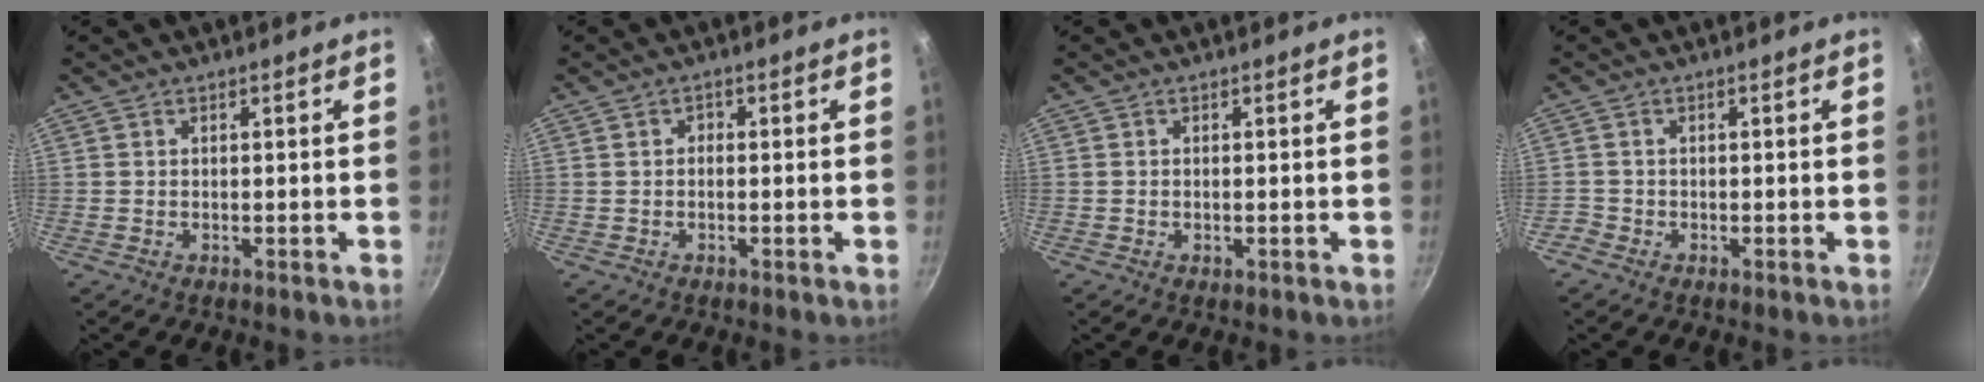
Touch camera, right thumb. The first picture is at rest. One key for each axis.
{"total": 1.1, "fx": -0.2, "fy": 0.8, "fz": 0.7, "tx": -0.012, "ty": 0.007, "tz": -0.005}
{"total": 0.7, "fx": -0.2, "fy": 0.3, "fz": 0.7, "tx": -0.012, "ty": 0.000, "tz": -0.004}
{"total": 1.2, "fx": -0.9, "fy": 0.8, "fz": 0.1, "tx": -0.001, "ty": 0.006, "tz": -0.019}